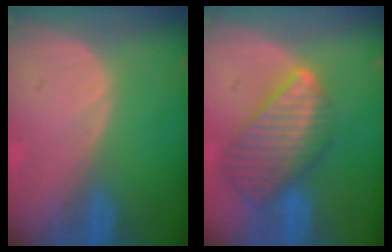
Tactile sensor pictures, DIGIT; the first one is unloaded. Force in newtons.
{"total": 9.5, "press": 8.3, "slide": 4.6}